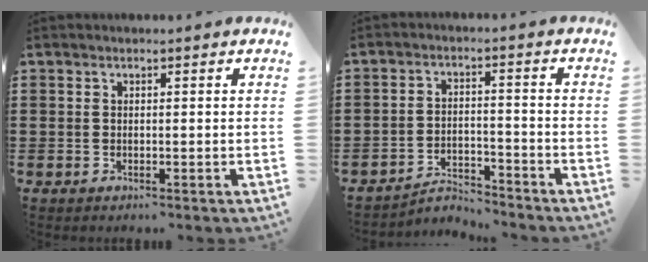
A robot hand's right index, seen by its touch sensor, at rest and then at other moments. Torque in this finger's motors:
{"motor_torque": [-1.50, 0.64, -1.05, -0.21]}